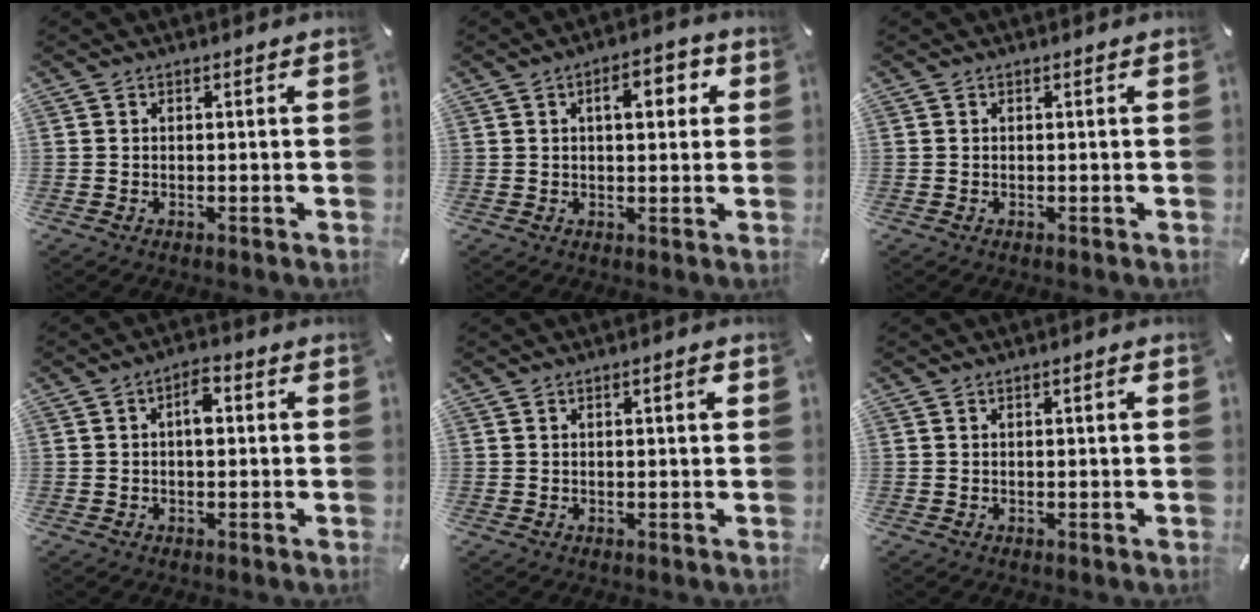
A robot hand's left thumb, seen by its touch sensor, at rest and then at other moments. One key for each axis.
{"total": 6.3, "fx": 1.8, "fy": 3.1, "fz": 5.2, "tx": -0.068, "ty": -0.002, "tz": 0.018}
{"total": 0.0}
{"total": 4.4, "fx": 0.4, "fy": 2.3, "fz": 3.7, "tx": -0.051, "ty": 0.003, "tz": 0.000}
{"total": 1.4, "fx": 0.5, "fy": 0.3, "fz": 1.3, "tx": -0.025, "ty": 0.004, "tz": 0.006}
{"total": 1.0, "fx": 0.2, "fy": 0.2, "fz": 1.0, "tx": -0.018, "ty": 0.002, "tz": 0.002}